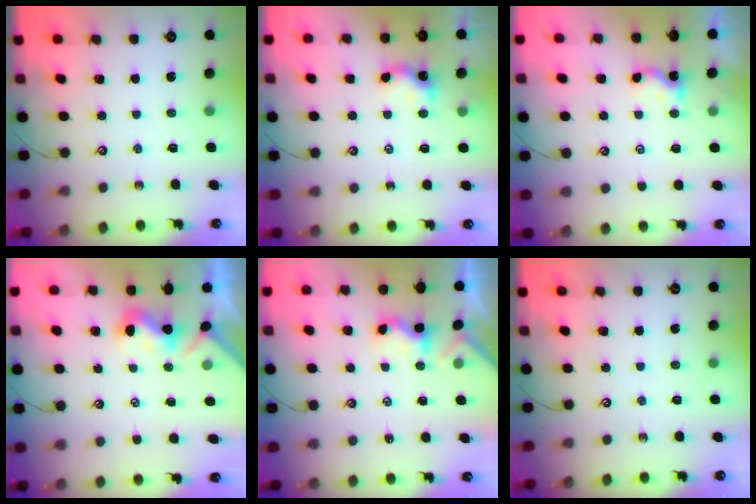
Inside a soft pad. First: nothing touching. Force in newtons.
{"total": 3.5, "press": 3.4, "slide": 0.6}
{"total": 2.4, "press": 2.4, "slide": 0.1}
{"total": 1.0, "press": 0.8, "slide": 0.6}
{"total": 1.2, "press": 1.1, "slide": 0.5}
{"total": 0.0}